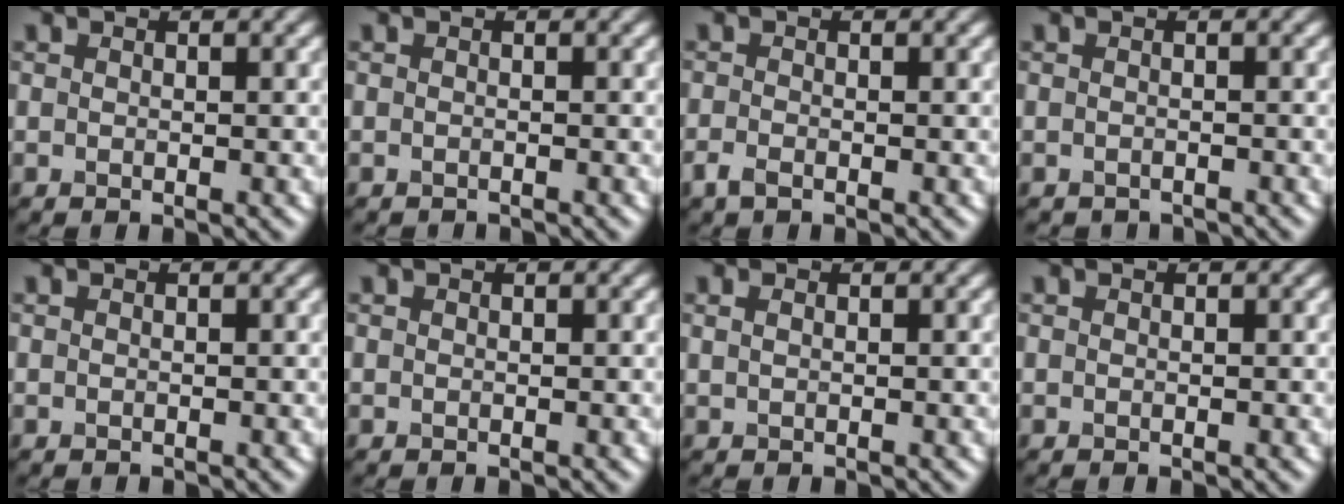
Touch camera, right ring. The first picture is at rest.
{"total": 1.0, "force": [-1.0, 0.0, 0.0], "torque": [0.003, -0.007, -0.017]}
{"total": 1.3, "force": [-0.9, 0.5, 0.8], "torque": [-0.020, -0.003, -0.020]}
{"total": 1.2, "force": [-1.2, 0.1, -0.1], "torque": [0.004, -0.007, -0.017]}
{"total": 0.0}
{"total": 0.0}
{"total": 0.6, "force": [0.3, 0.4, 0.4], "torque": [-0.010, -0.001, 0.006]}
{"total": 0.0}